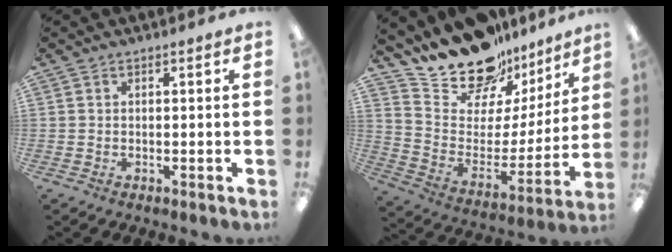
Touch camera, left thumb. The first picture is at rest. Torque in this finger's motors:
{"motor_torque": [0.83, 0.62, 1.37, -1.41, 0.13]}